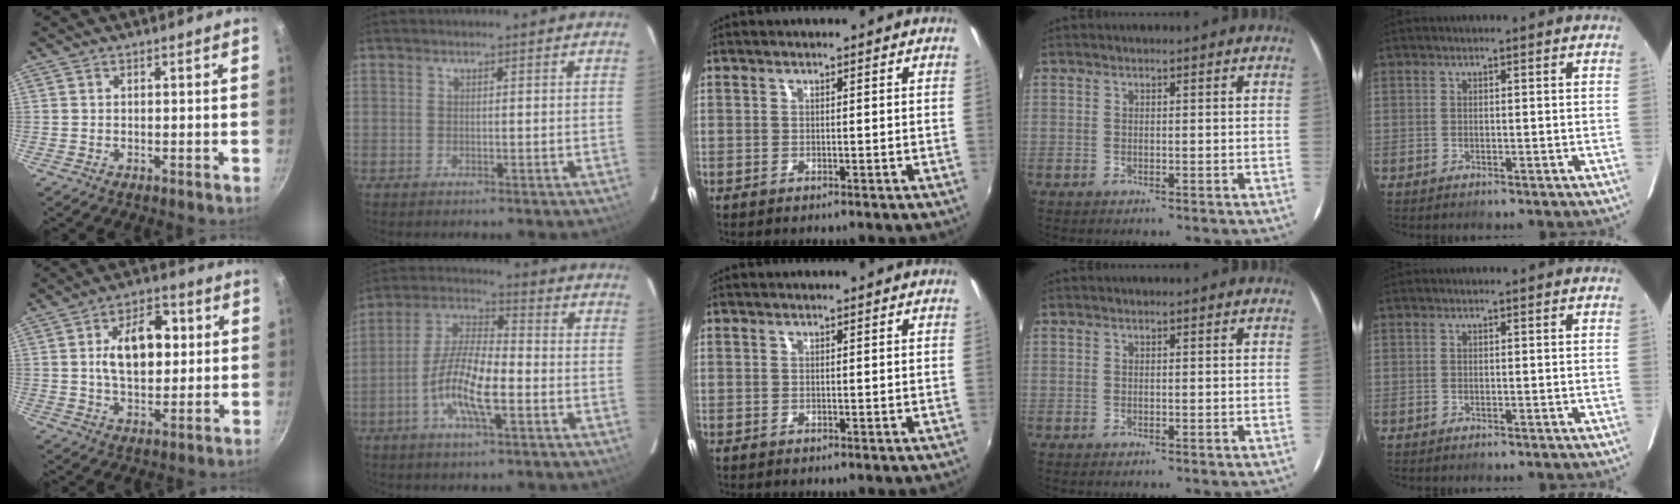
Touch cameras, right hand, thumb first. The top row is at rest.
{"thumb": {"total": 13.2, "force": [2.1, 8.1, 10.2], "torque": [-0.128, 0.002, 0.026]}, "index": {"total": 11.7, "force": [-4.2, 3.3, 10.4], "torque": [-0.216, -0.002, -0.084]}}